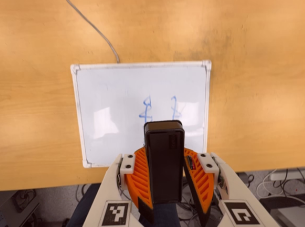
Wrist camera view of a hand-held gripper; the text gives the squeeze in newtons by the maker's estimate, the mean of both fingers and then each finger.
{"total": 6.7, "left": 7.8, "right": 5.6}